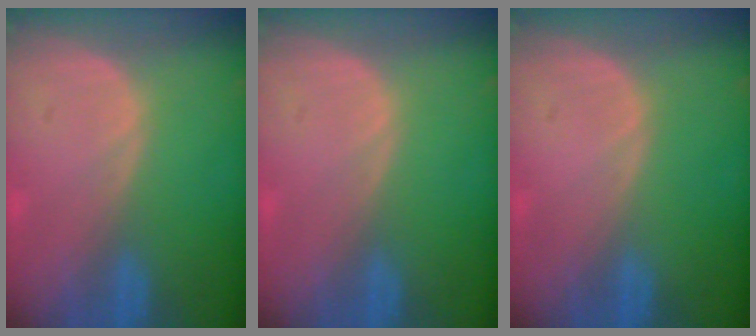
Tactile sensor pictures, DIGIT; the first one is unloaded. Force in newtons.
{"total": 0.0}
{"total": 0.0}